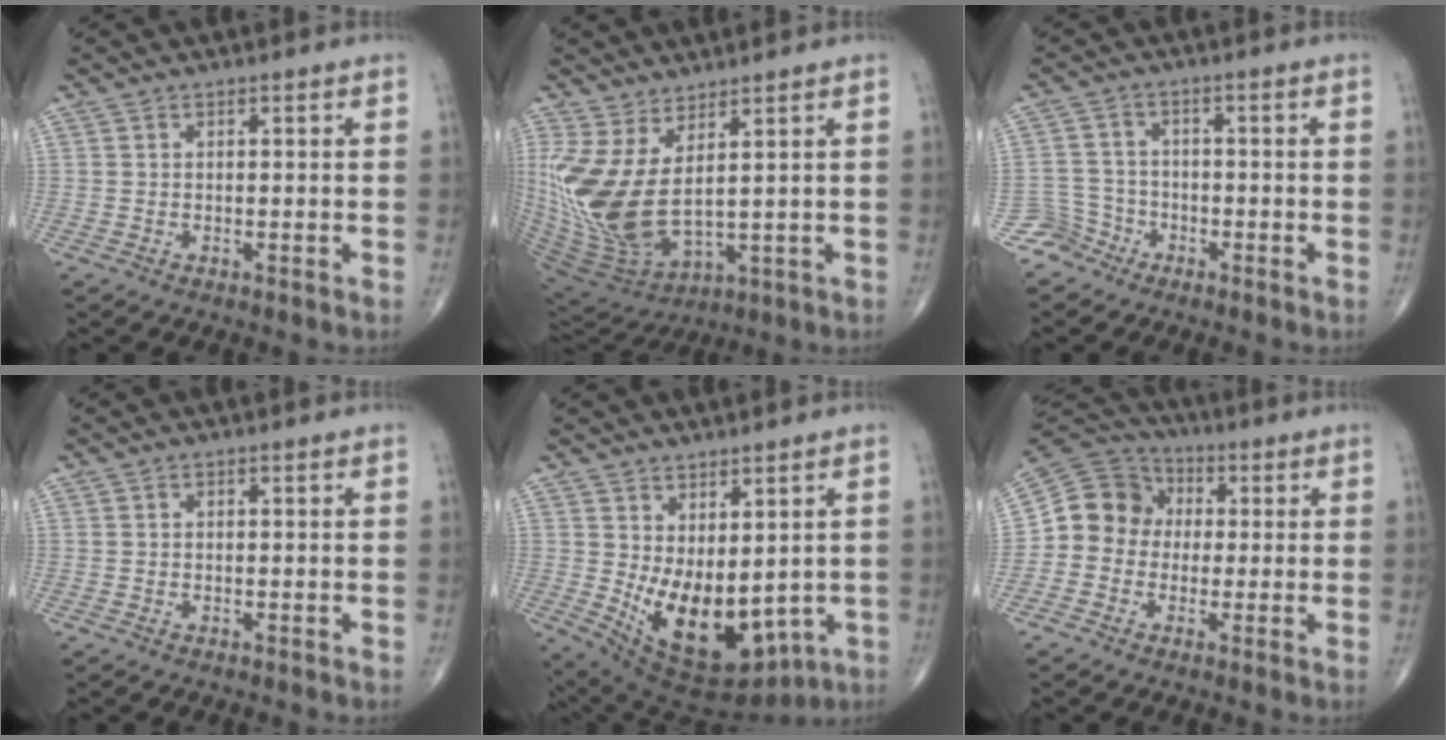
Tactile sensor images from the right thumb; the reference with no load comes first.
{"total": 14.9, "force": [3.5, 6.3, 13.0], "torque": [-0.292, -0.039, 0.092]}
{"total": 4.3, "force": [-3.2, 2.7, -1.1], "torque": [0.042, 0.026, -0.071]}
{"total": 0.0}
{"total": 15.2, "force": [-0.8, 8.4, 12.6], "torque": [-0.192, -0.022, 0.023]}
{"total": 10.4, "force": [-0.1, 9.5, 4.3], "torque": [-0.055, 0.034, -0.016]}